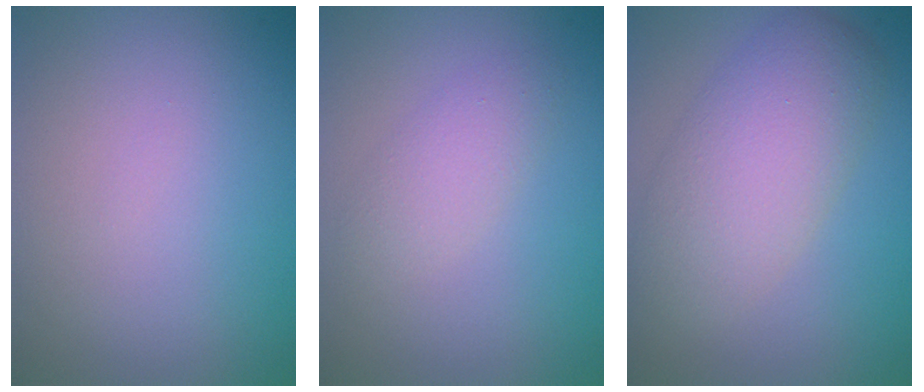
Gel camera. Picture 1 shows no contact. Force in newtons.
{"total": 2.1, "press": 2.1, "slide": 0.1}
{"total": 5.9, "press": 5.9, "slide": 0.4}